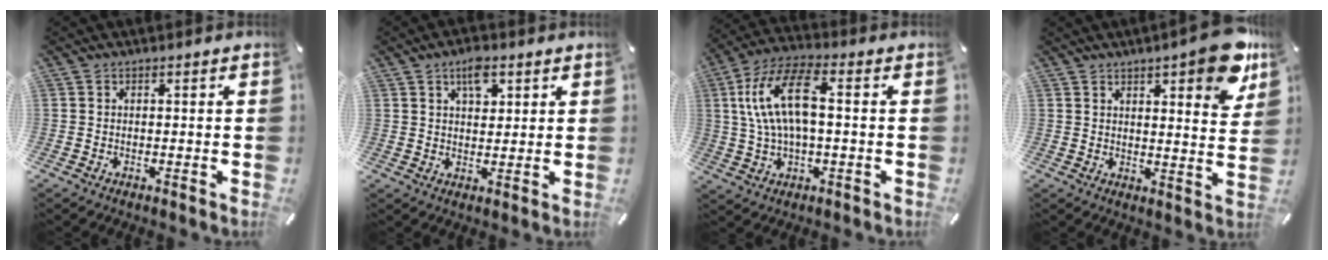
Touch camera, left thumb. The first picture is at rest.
{"total": 5.6, "force": [2.8, 3.1, 3.7], "torque": [-0.048, -0.006, 0.044]}
{"total": 14.4, "force": [2.0, 6.7, 12.6], "torque": [-0.263, 0.004, 0.032]}
{"total": 10.8, "force": [6.8, 3.0, 7.8], "torque": [-0.088, -0.043, 0.108]}